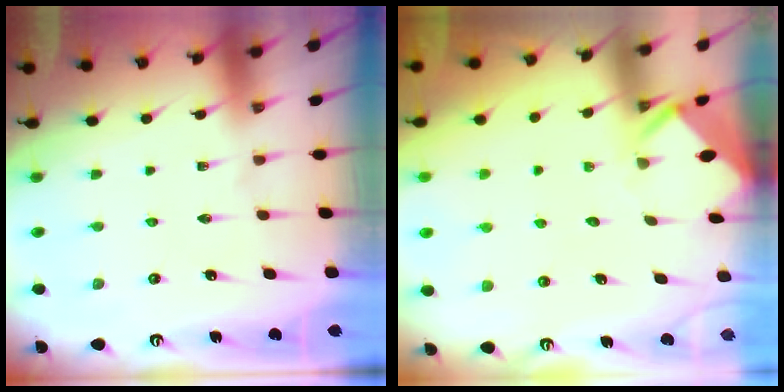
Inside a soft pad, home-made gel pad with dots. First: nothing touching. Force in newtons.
{"total": 3.3, "press": 3.3, "slide": 0.2}